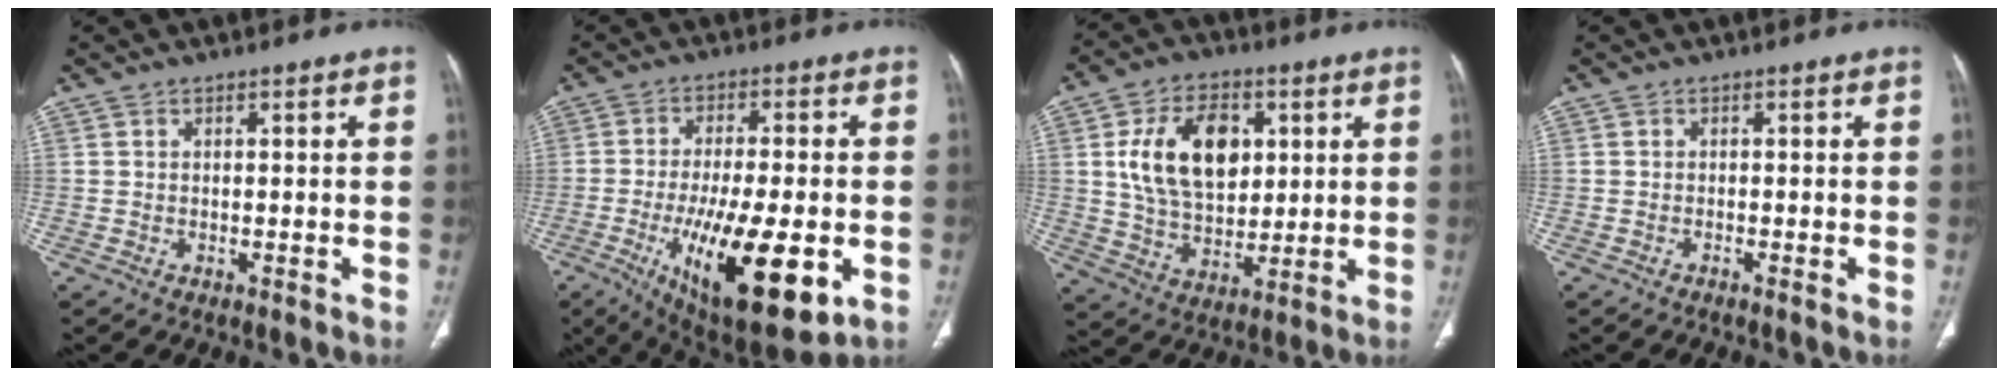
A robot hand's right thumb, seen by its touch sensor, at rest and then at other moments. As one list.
[{"total": 21.1, "force": [-6.3, 7.1, 18.8], "torque": [-0.303, -0.015, -0.084]}, {"total": 16.2, "force": [4.0, 10.6, 11.6], "torque": [-0.161, -0.006, 0.075]}, {"total": 0.5, "force": [-0.4, -0.1, 0.3], "torque": [-0.006, 0.002, -0.009]}]